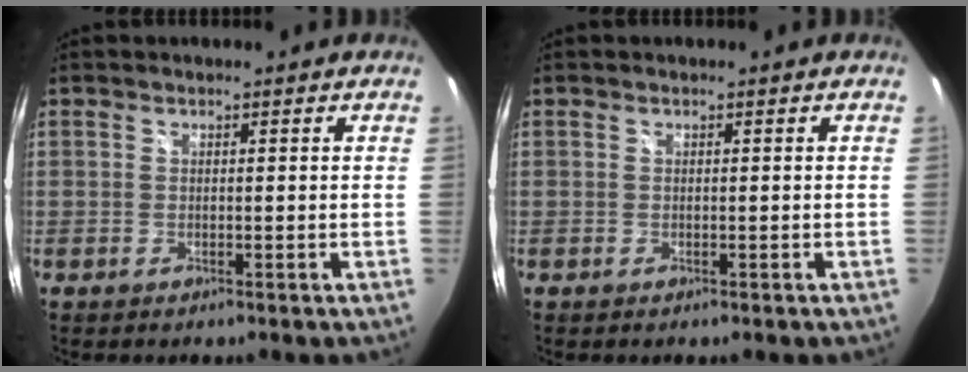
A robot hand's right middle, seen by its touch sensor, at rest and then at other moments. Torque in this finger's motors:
{"motor_torque": [0.00, -0.01, 0.00, 0.02]}